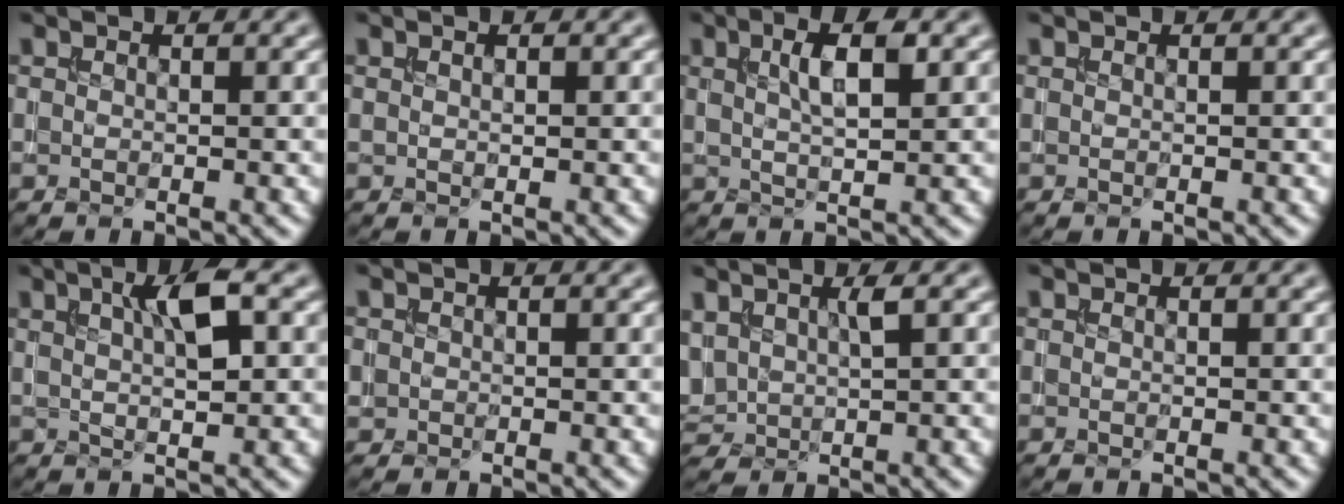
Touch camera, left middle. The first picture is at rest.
{"total": 0.5, "force": [0.2, 0.2, 0.4], "torque": [-0.008, 0.001, 0.003]}
{"total": 3.5, "force": [1.3, 1.0, 3.1], "torque": [-0.053, 0.009, 0.022]}
{"total": 0.0}
{"total": 4.0, "force": [1.5, 1.0, 3.6], "torque": [-0.061, 0.005, 0.026]}
{"total": 0.9, "force": [0.0, 0.9, 0.2], "torque": [0.002, -0.002, -0.003]}
{"total": 2.9, "force": [1.2, 1.5, 2.1], "torque": [-0.054, 0.004, 0.029]}
{"total": 0.0}